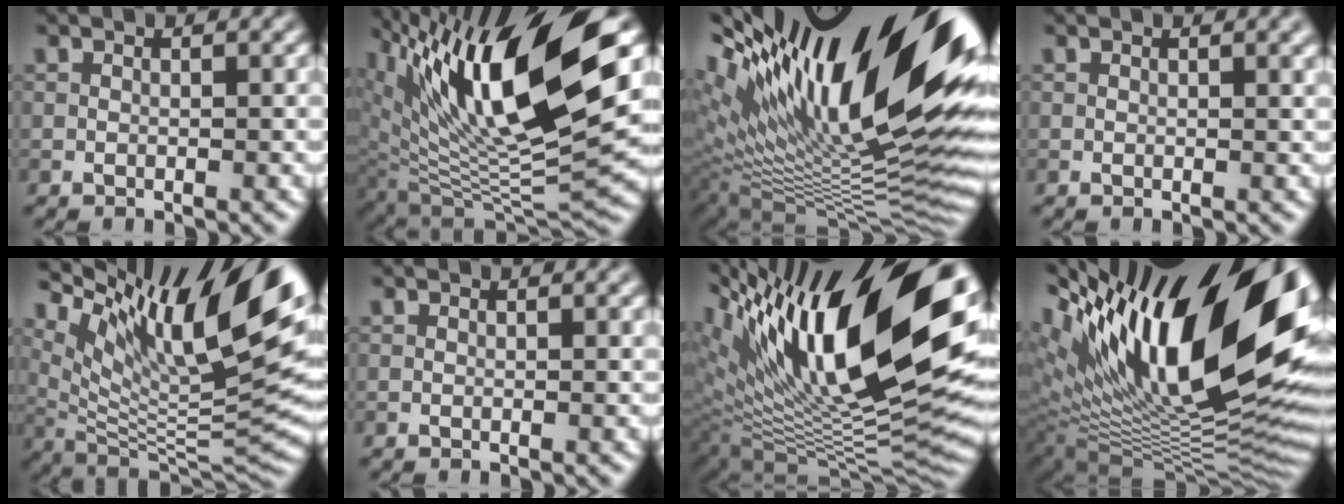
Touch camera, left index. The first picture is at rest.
{"total": 15.7, "force": [6.8, 5.4, 13.1], "torque": [-0.242, 0.012, 0.125]}
{"total": 21.6, "force": [8.7, 6.8, 18.6], "torque": [-0.269, 0.044, 0.156]}
{"total": 1.6, "force": [0.9, 0.6, 1.2], "torque": [-0.005, 0.005, 0.006]}
{"total": 14.2, "force": [6.9, 3.9, 11.8], "torque": [-0.217, 0.020, 0.141]}
{"total": 0.6, "force": [0.3, 0.3, 0.5], "torque": [0.000, 0.001, 0.001]}
{"total": 19.3, "force": [7.4, 7.3, 16.3], "torque": [-0.272, 0.031, 0.136]}
{"total": 21.3, "force": [6.9, 8.7, 18.1], "torque": [-0.293, 0.034, 0.123]}